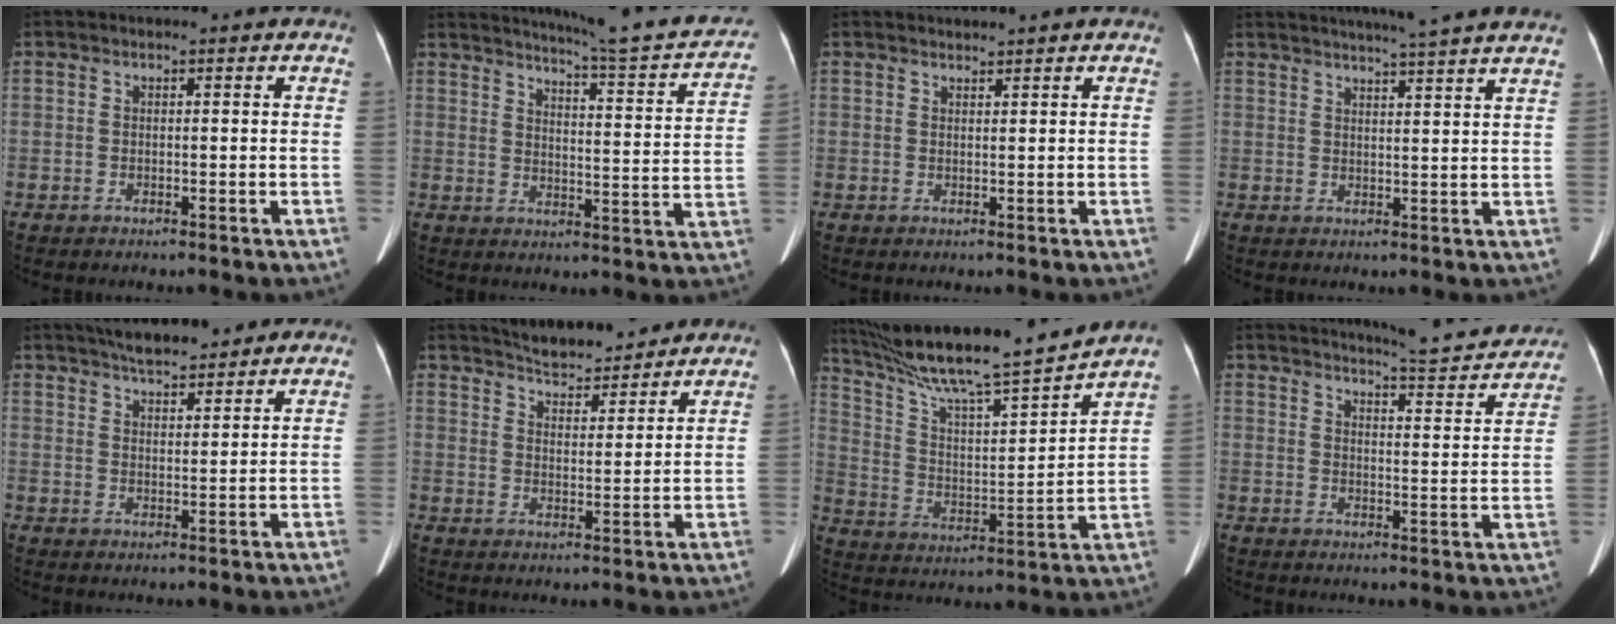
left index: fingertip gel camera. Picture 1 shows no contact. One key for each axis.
{"total": 19.4, "fx": 17.8, "fy": 1.0, "fz": 7.6, "tx": -0.104, "ty": -0.045, "tz": 0.217}
{"total": 1.7, "fx": 1.7, "fy": 0.0, "fz": 0.1, "tx": -0.001, "ty": 0.015, "tz": 0.034}
{"total": 14.1, "fx": 12.7, "fy": -1.2, "fz": 6.1, "tx": -0.099, "ty": -0.012, "tz": 0.153}
{"total": 8.8, "fx": 7.4, "fy": 2.1, "fz": 4.3, "tx": -0.060, "ty": 0.019, "tz": 0.117}
{"total": 9.9, "fx": 9.3, "fy": 2.0, "fz": 2.7, "tx": -0.042, "ty": 0.010, "tz": 0.144}
{"total": 19.2, "fx": 16.9, "fy": -0.9, "fz": 9.1, "tx": -0.167, "ty": -0.011, "tz": 0.285}
{"total": 12.2, "fx": 11.8, "fy": 0.8, "fz": 3.1, "tx": -0.040, "ty": -0.020, "tz": 0.140}